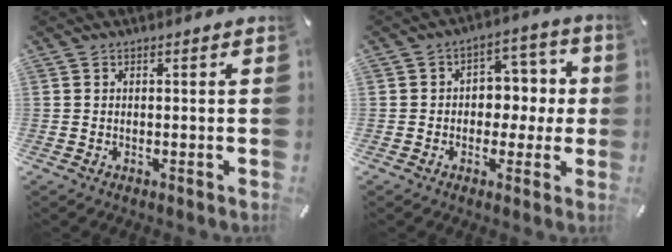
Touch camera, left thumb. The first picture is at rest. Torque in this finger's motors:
{"motor_torque": [1.28, 1.24, 0.66, 0.16, 0.01]}